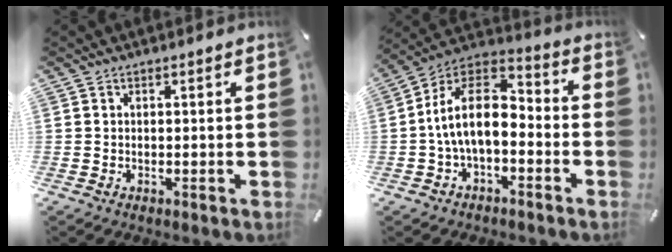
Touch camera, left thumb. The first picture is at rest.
{"total": 13.6, "force": [-2.6, 8.3, 10.5], "torque": [-0.221, 0.017, -0.053]}